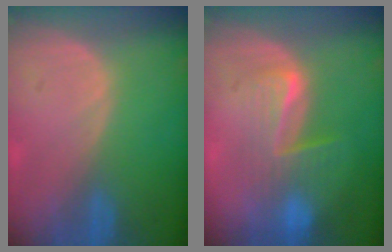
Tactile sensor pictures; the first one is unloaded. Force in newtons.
{"total": 6.5, "press": 6.3, "slide": 1.2}